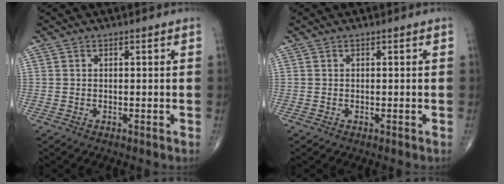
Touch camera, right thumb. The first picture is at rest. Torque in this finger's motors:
{"motor_torque": [0.12, -0.03, -0.19, -0.04, 0.03]}